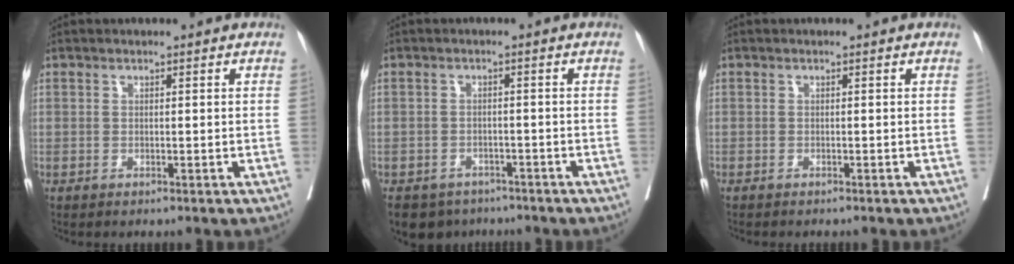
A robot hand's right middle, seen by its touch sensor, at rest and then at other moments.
{"total": 5.8, "force": [-4.1, 4.0, 1.0], "torque": [-0.013, 0.002, -0.057]}
{"total": 0.8, "force": [-0.7, 0.1, 0.3], "torque": [-0.003, -0.001, -0.013]}